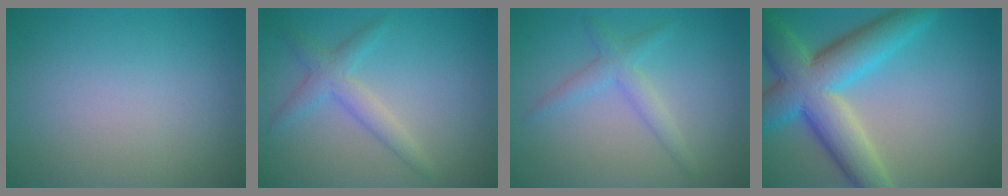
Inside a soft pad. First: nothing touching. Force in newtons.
{"total": 2.6, "press": 2.6, "slide": 0.1}
{"total": 2.2, "press": 2.2, "slide": 0.1}
{"total": 10.0, "press": 10.0, "slide": 0.6}